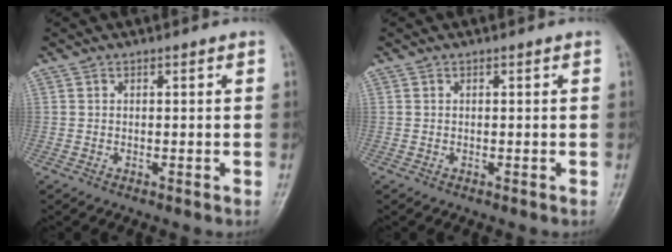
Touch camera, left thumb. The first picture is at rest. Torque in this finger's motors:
{"motor_torque": [0.10, 0.10, -0.01, -0.01, 0.00]}